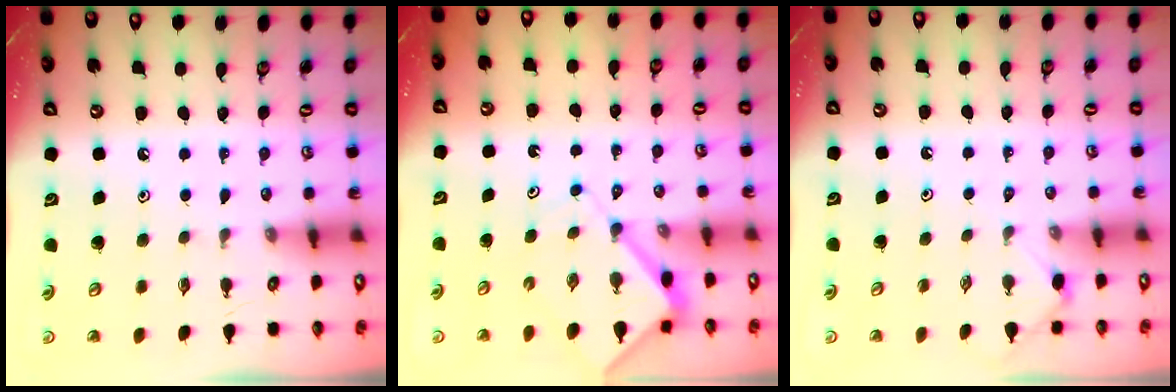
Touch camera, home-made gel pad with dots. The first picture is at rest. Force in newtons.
{"total": 6.4, "press": 6.4, "slide": 0.6}
{"total": 3.5, "press": 3.5, "slide": 0.5}